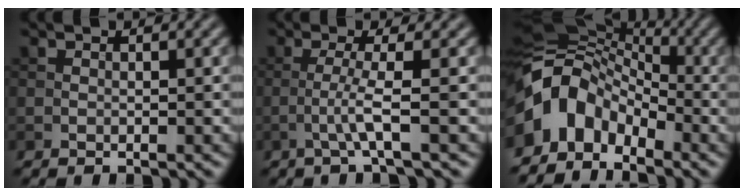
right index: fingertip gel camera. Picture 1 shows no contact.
{"total": 2.6, "force": [-0.8, 0.1, 2.5], "torque": [-0.051, 0.004, -0.023]}
{"total": 7.5, "force": [-3.1, 5.5, 4.2], "torque": [-0.068, 0.010, -0.070]}